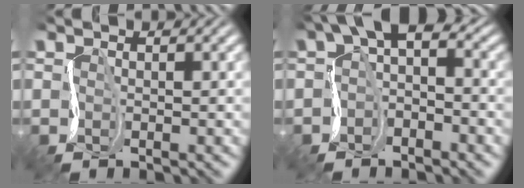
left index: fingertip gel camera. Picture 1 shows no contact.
{"total": 4.6, "force": [0.0, 2.6, 3.7], "torque": [-0.052, 0.014, -0.019]}